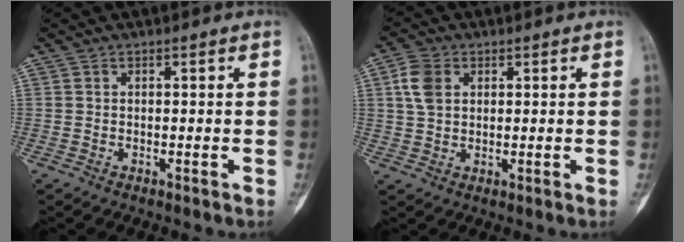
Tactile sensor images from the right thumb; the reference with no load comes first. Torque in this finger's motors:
{"motor_torque": [0.13, 0.10, 0.68, 0.09, 0.17]}